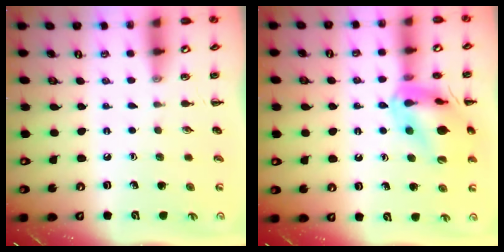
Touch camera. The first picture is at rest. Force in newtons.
{"total": 16.5, "press": 16.4, "slide": 2.1}